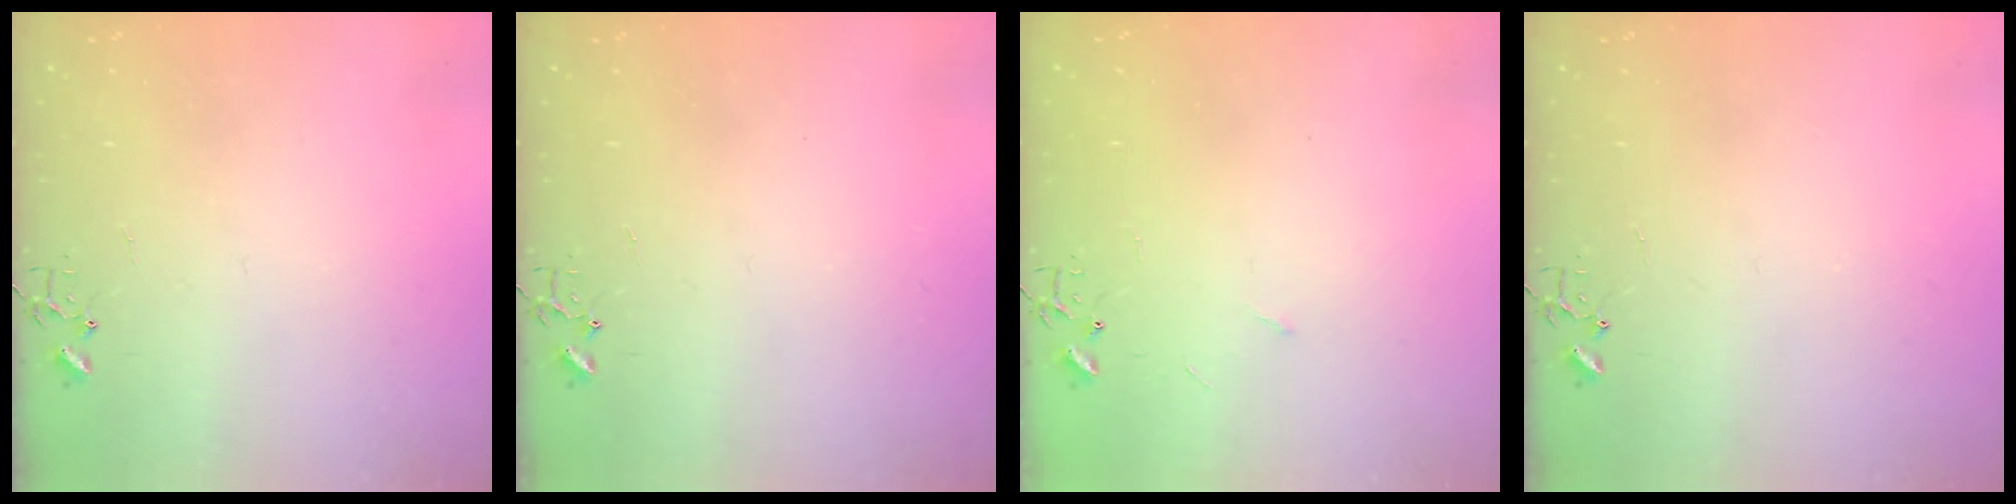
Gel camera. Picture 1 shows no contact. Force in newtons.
{"total": 0.0}
{"total": 2.6, "press": 2.6, "slide": 0.4}
{"total": 0.0}